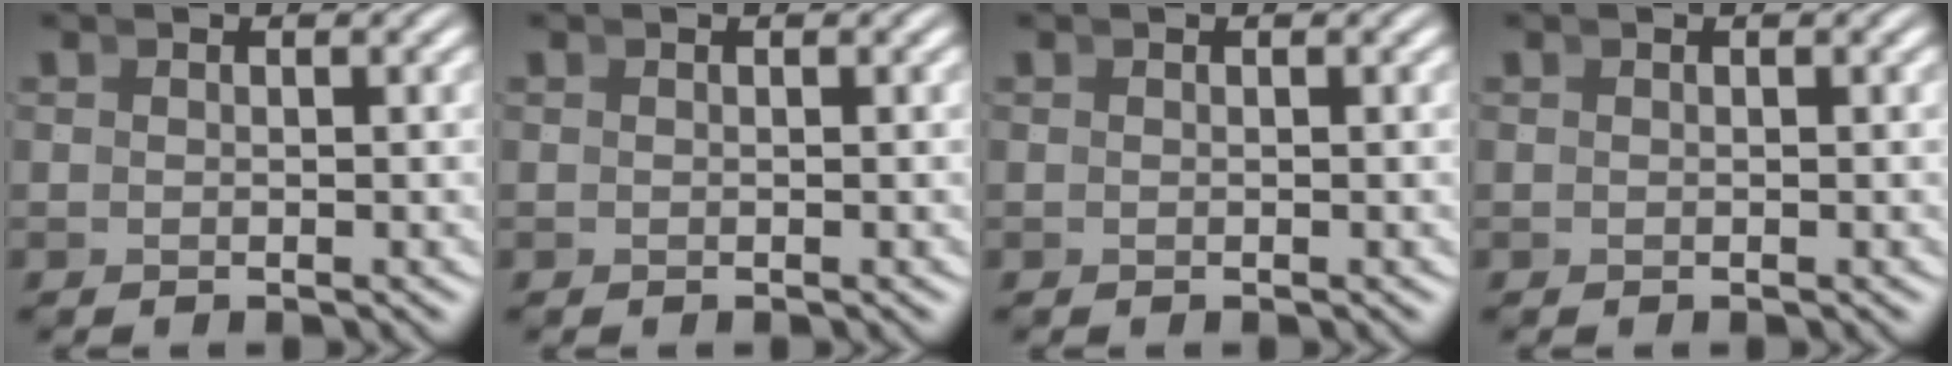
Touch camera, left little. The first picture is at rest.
{"total": 0.0}
{"total": 0.0}
{"total": 0.0}